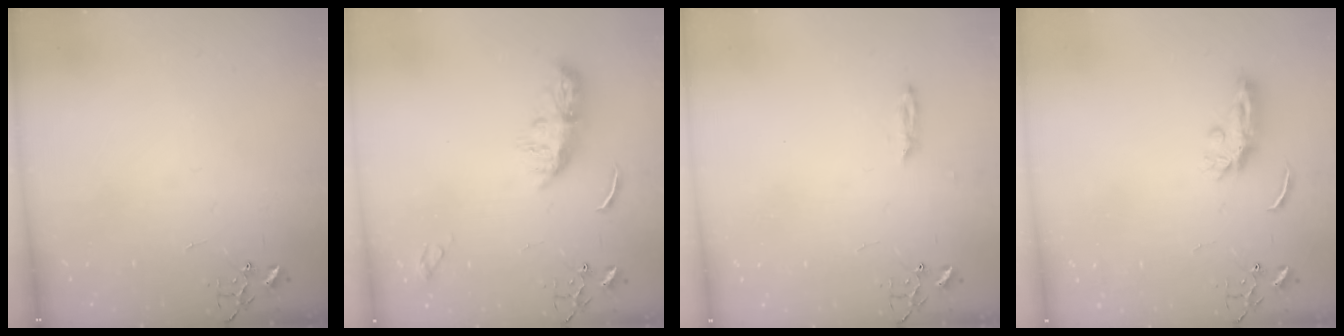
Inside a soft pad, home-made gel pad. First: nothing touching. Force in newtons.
{"total": 8.9, "press": 8.9, "slide": 0.6}
{"total": 2.3, "press": 2.2, "slide": 0.4}
{"total": 5.6, "press": 5.6, "slide": 0.5}